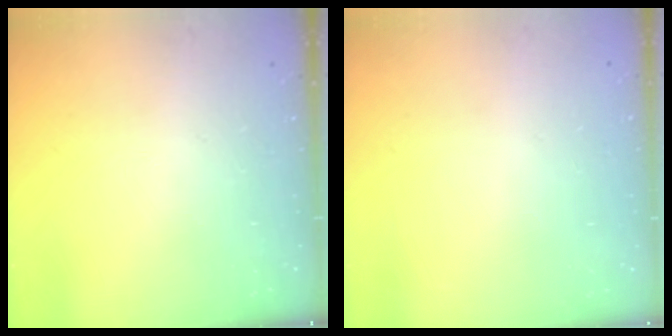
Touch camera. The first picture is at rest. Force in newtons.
{"total": 0.0}